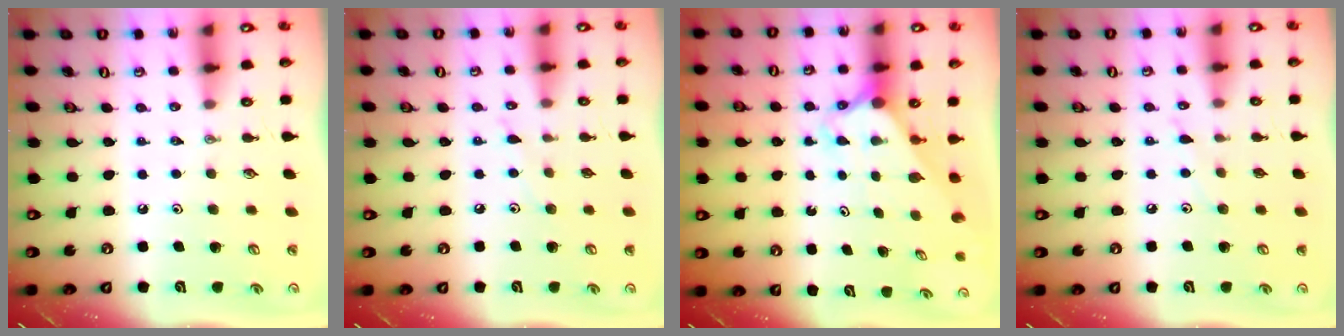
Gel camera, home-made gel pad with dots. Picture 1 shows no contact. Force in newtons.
{"total": 5.4, "press": 5.4, "slide": 0.5}
{"total": 2.5, "press": 2.5, "slide": 0.1}
{"total": 5.4, "press": 5.4, "slide": 0.5}